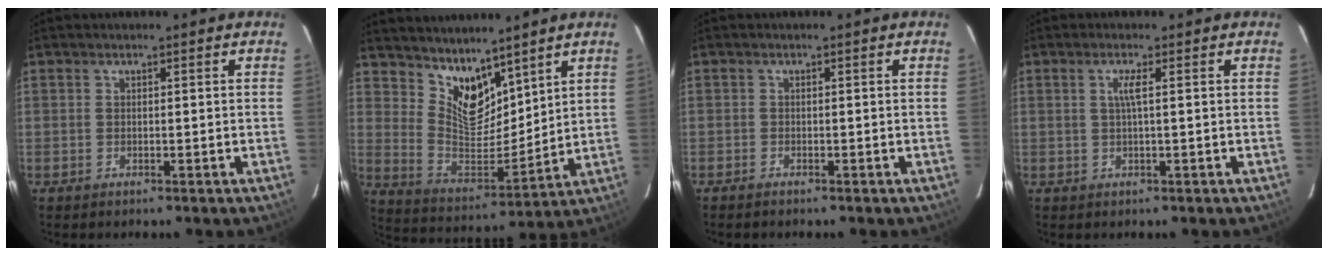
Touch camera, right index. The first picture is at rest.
{"total": 11.7, "force": [9.0, 5.4, 5.2], "torque": [-0.096, -0.006, 0.179]}
{"total": 0.9, "force": [-0.8, 0.2, 0.2], "torque": [-0.007, 0.000, -0.016]}
{"total": 1.9, "force": [0.3, -0.4, 1.9], "torque": [-0.037, -0.001, 0.006]}